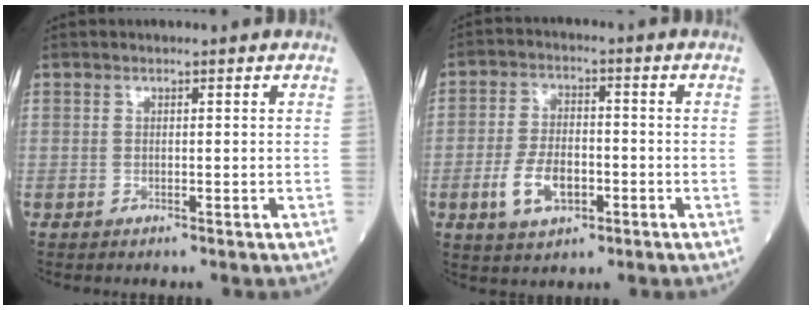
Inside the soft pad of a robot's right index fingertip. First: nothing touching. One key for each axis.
{"total": 7.3, "fx": -2.5, "fy": 3.9, "fz": 5.6, "tx": -0.116, "ty": 0.005, "tz": -0.042}